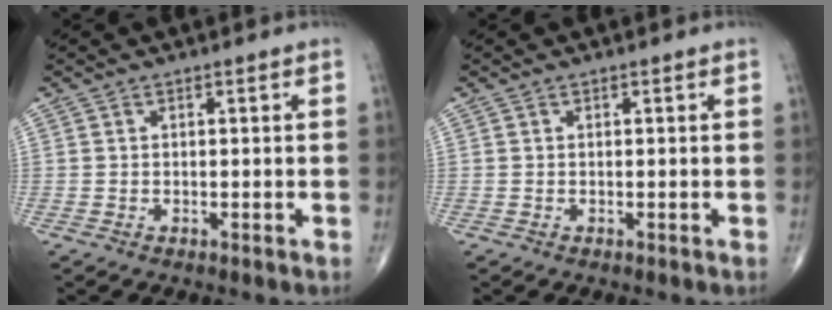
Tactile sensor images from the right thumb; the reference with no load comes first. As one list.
[{"total": 0.0}]